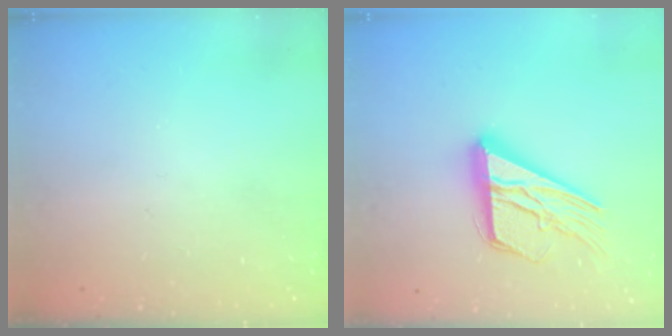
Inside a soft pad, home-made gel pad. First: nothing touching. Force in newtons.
{"total": 20.0, "press": 20.0, "slide": 1.8}